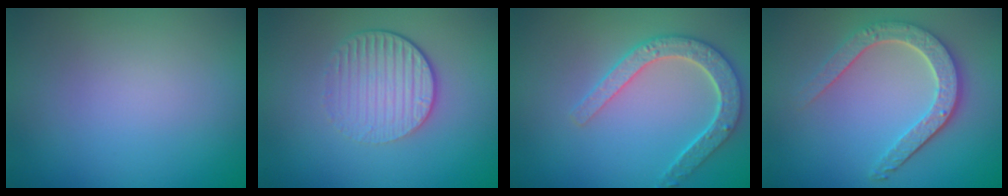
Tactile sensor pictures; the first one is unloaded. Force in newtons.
{"total": 4.2, "press": 2.8, "slide": 3.0}
{"total": 4.0, "press": 3.5, "slide": 2.1}
{"total": 4.5, "press": 3.6, "slide": 2.7}